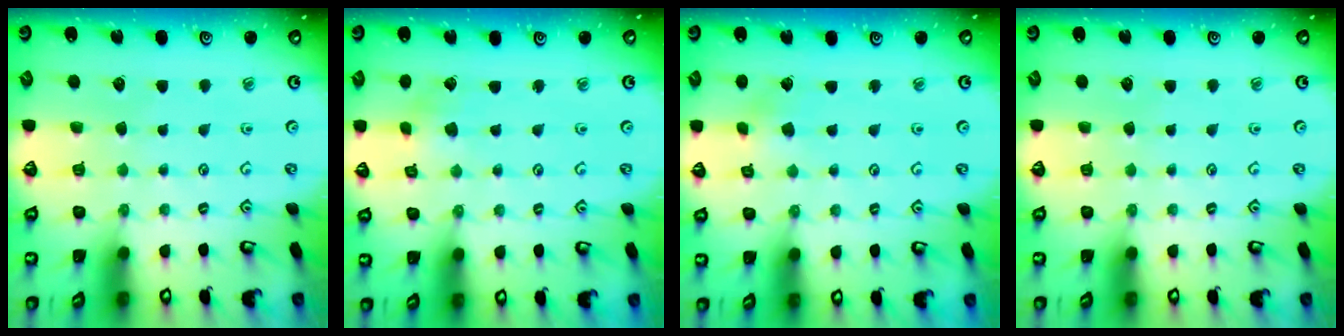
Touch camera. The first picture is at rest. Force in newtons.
{"total": 1.7, "press": 1.7, "slide": 0.1}
{"total": 2.2, "press": 2.2, "slide": 0.1}
{"total": 0.0}